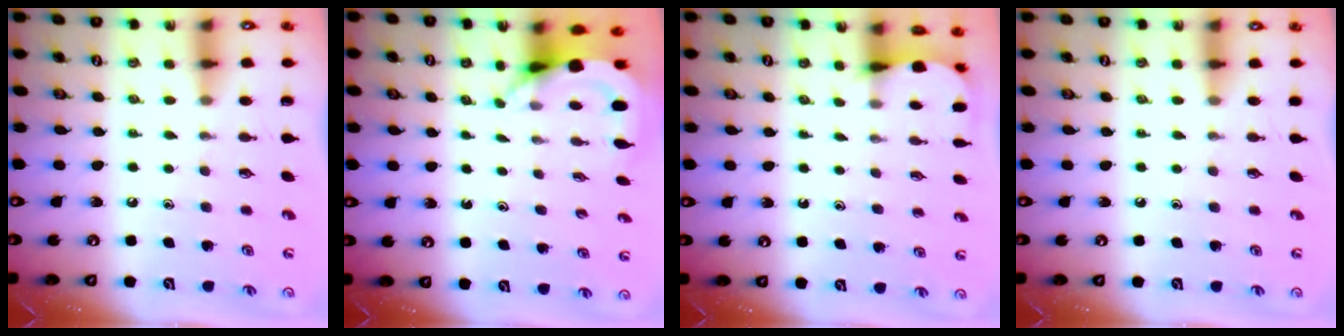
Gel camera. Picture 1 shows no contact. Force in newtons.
{"total": 3.6, "press": 3.6, "slide": 0.2}
{"total": 2.1, "press": 2.1, "slide": 0.1}
{"total": 1.9, "press": 1.9, "slide": 0.1}